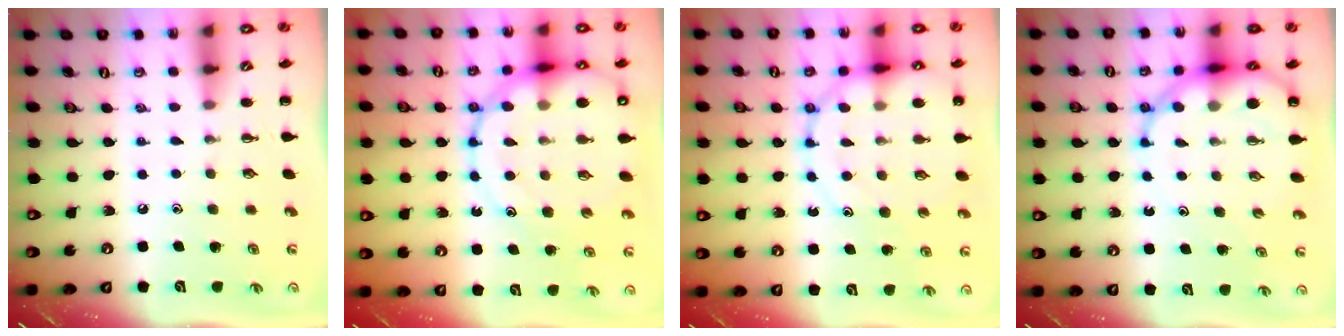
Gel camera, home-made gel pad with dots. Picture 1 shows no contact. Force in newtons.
{"total": 20.8, "press": 20.6, "slide": 3.0}
{"total": 14.1, "press": 13.8, "slide": 2.9}
{"total": 11.9, "press": 11.5, "slide": 3.0}